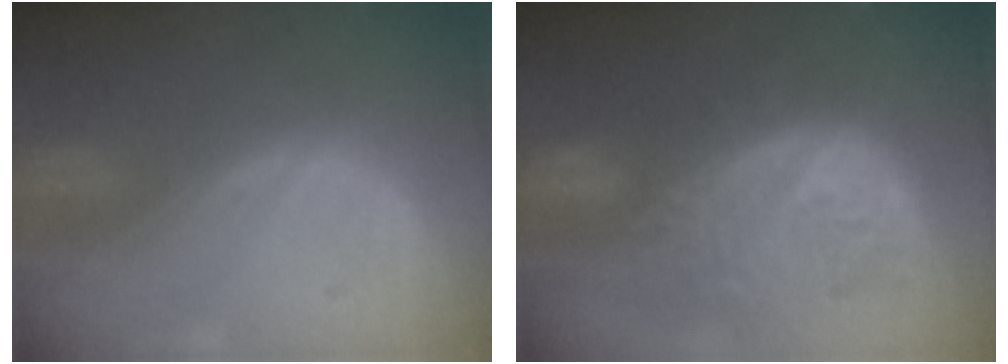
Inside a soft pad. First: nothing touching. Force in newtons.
{"total": 12.1, "press": 10.8, "slide": 5.5}